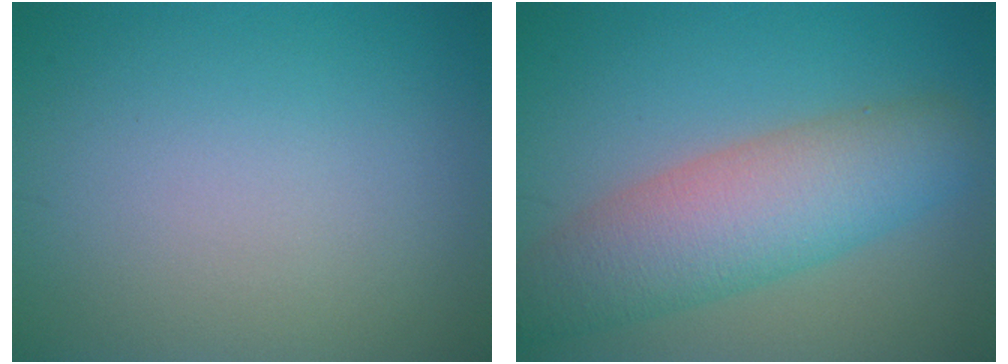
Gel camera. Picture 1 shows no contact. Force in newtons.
{"total": 7.3, "press": 7.3, "slide": 0.3}